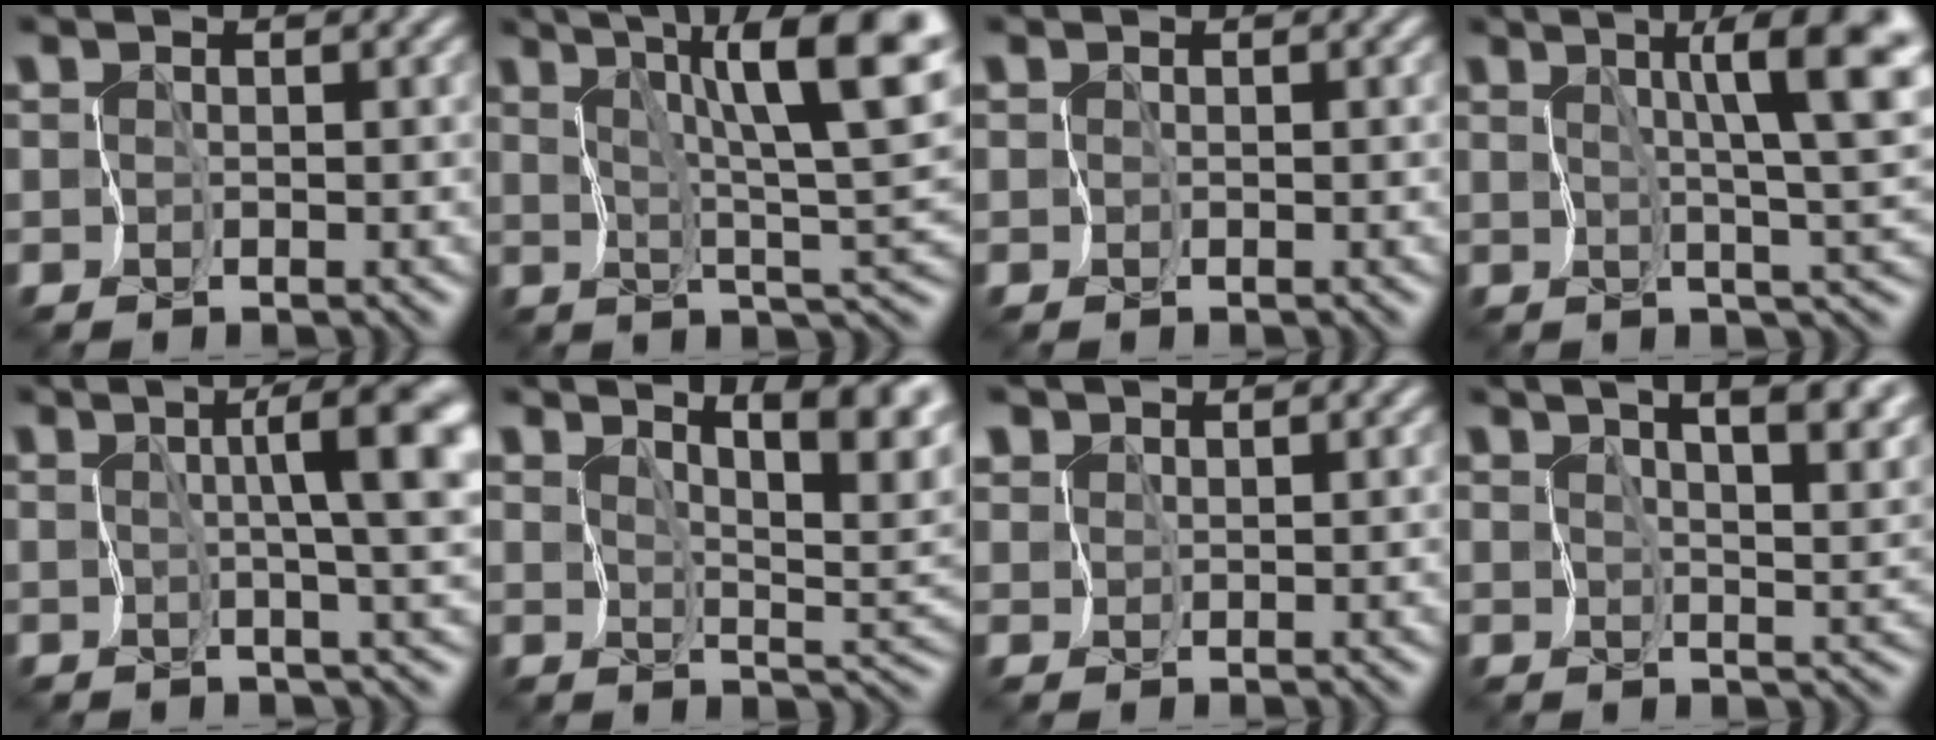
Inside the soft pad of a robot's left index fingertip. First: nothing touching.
{"total": 11.8, "force": [5.6, 1.9, 10.2], "torque": [-0.157, 0.016, 0.092]}
{"total": 0.0}
{"total": 9.2, "force": [3.2, 1.4, 8.5], "torque": [-0.129, 0.007, 0.054]}
{"total": 7.6, "force": [1.5, 0.9, 7.4], "torque": [-0.096, 0.014, 0.021]}
{"total": 7.8, "force": [5.0, 1.6, 5.8], "torque": [-0.081, 0.010, 0.075]}
{"total": 1.5, "force": [1.3, 0.8, 0.3], "torque": [-0.010, 0.004, 0.020]}
{"total": 12.6, "force": [7.1, 5.1, 9.0], "torque": [-0.118, 0.036, 0.090]}